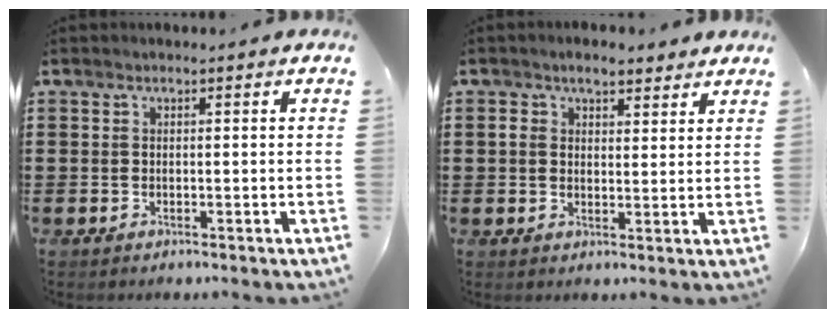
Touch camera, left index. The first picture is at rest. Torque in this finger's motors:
{"motor_torque": [0.24, -0.37, 0.50, 0.10]}